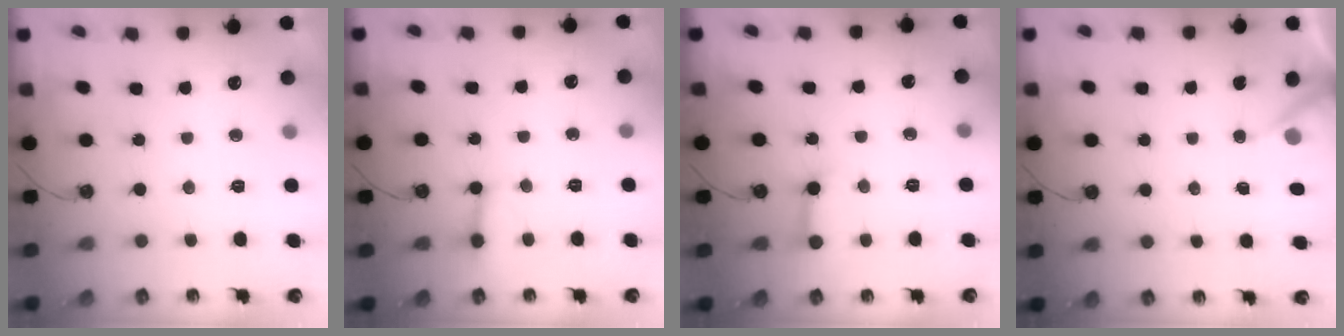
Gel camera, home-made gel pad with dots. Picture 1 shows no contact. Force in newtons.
{"total": 2.8, "press": 2.8, "slide": 0.2}
{"total": 6.6, "press": 6.5, "slide": 0.7}
{"total": 4.1, "press": 4.1, "slide": 0.4}